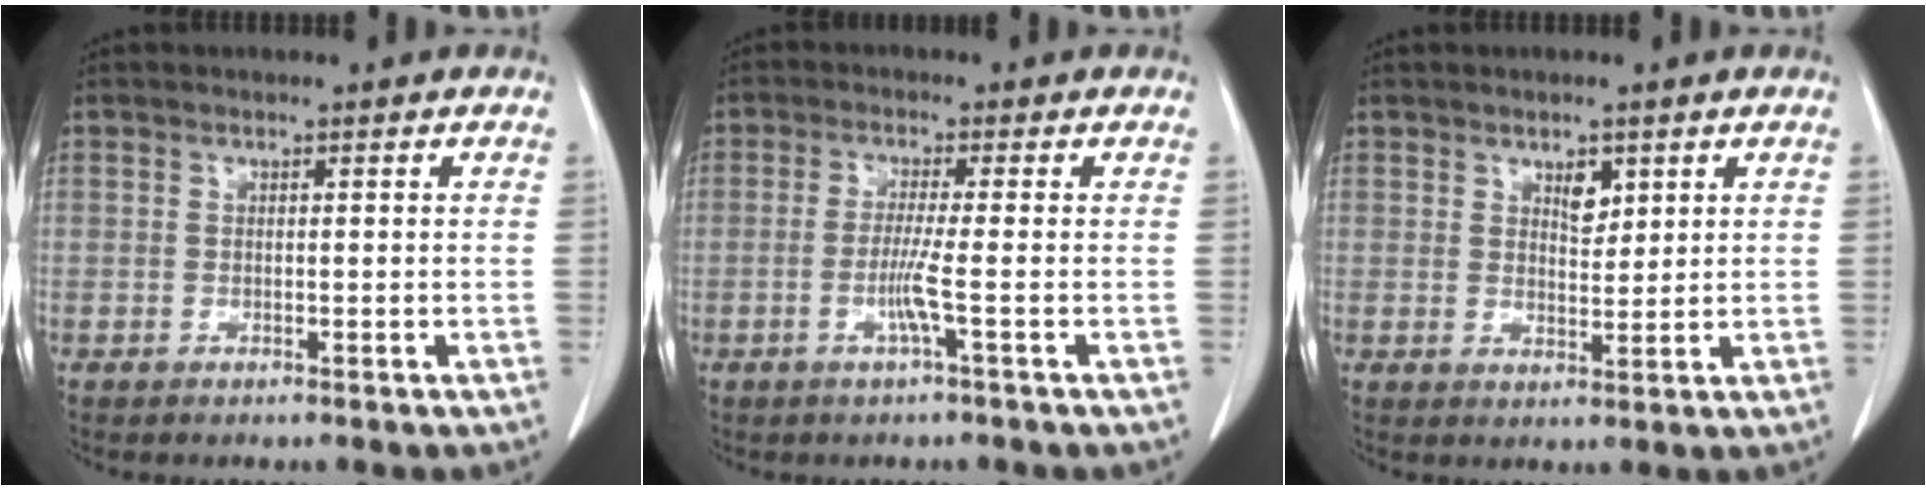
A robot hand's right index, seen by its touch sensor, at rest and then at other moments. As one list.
[{"total": 3.7, "force": [-1.0, -0.9, 3.4], "torque": [-0.068, -0.006, -0.022]}, {"total": 3.0, "force": [1.6, 1.5, 2.0], "torque": [-0.031, -0.004, 0.029]}]